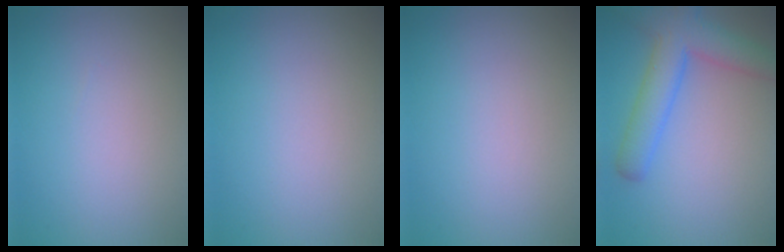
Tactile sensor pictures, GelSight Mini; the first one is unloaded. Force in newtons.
{"total": 0.0}
{"total": 0.0}
{"total": 5.8, "press": 5.8, "slide": 0.3}